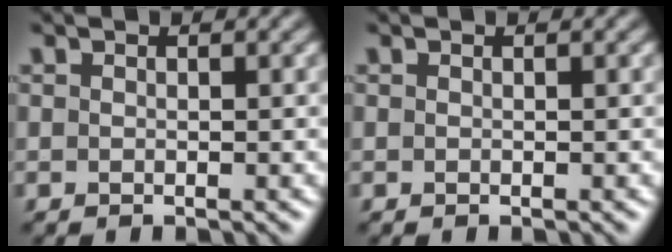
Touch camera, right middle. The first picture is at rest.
{"total": 0.0}